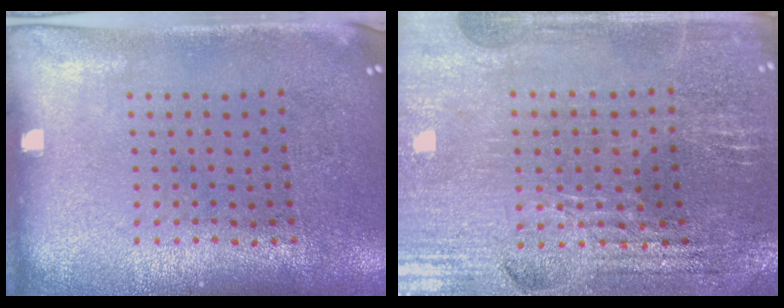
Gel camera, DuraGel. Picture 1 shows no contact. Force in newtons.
{"total": 2.8, "press": 2.7, "slide": 0.5}